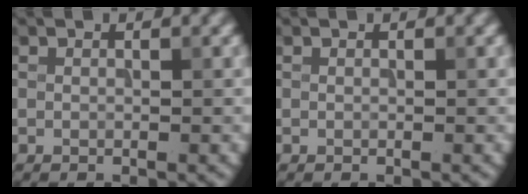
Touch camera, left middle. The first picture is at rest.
{"total": 0.0}